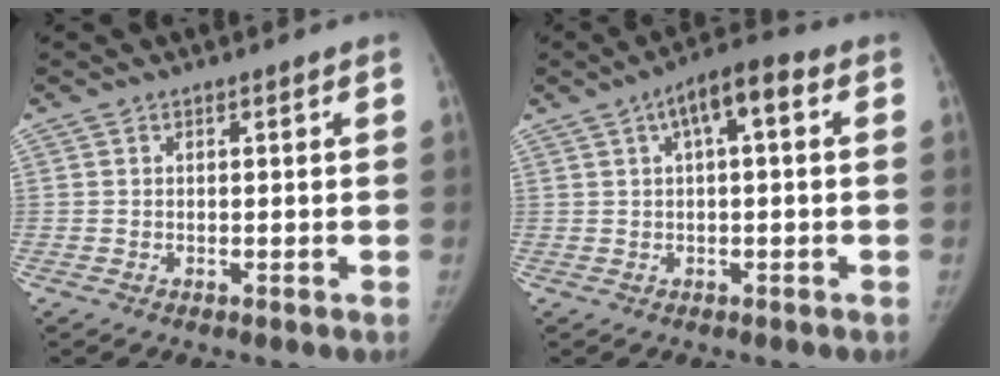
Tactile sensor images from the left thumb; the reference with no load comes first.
{"total": 6.8, "force": [1.8, 2.4, 6.1], "torque": [-0.094, 0.027, 0.018]}